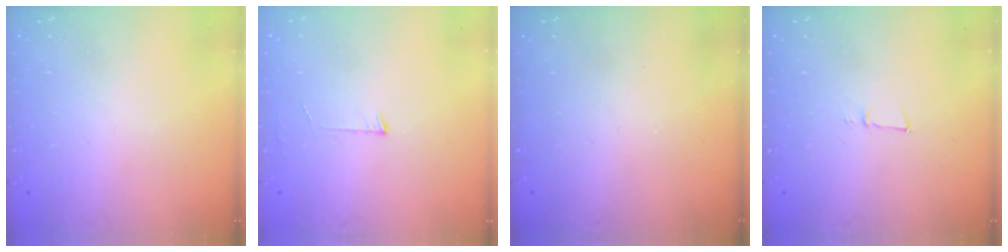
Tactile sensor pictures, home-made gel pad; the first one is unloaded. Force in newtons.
{"total": 3.0, "press": 3.0, "slide": 0.3}
{"total": 0.0}
{"total": 3.9, "press": 3.8, "slide": 0.9}